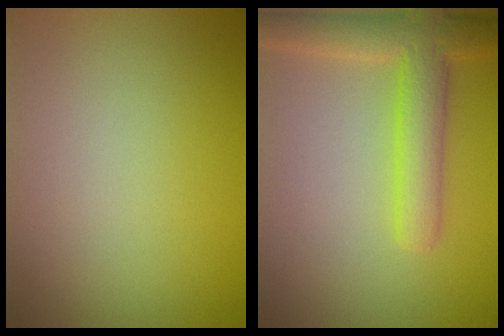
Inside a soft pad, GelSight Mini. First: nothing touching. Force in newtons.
{"total": 5.1, "press": 5.1, "slide": 0.5}